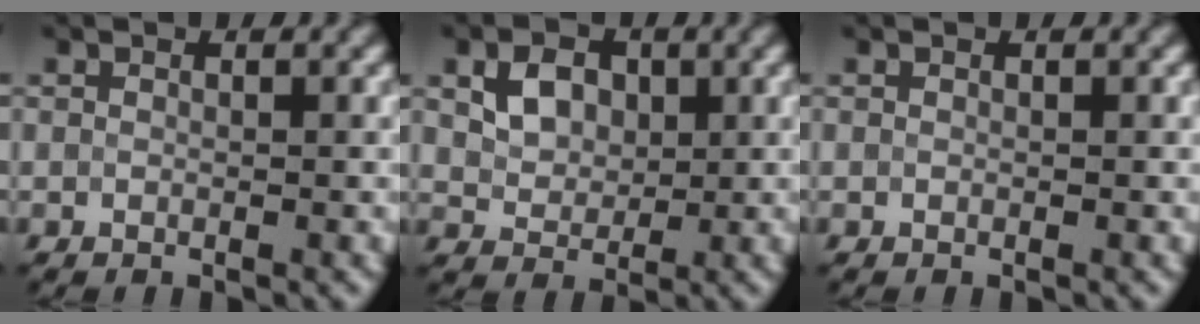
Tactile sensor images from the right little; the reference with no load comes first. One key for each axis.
{"total": 3.4, "fx": 1.0, "fy": 2.6, "fz": 2.0, "tx": -0.040, "ty": 0.001, "tz": 0.016}
{"total": 0.0}